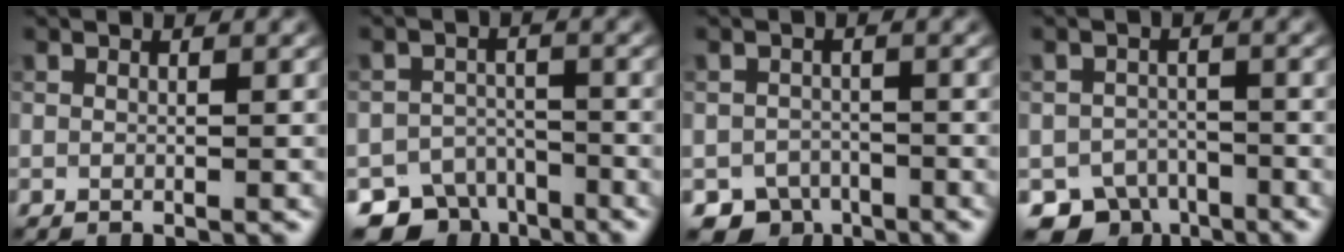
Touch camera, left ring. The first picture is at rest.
{"total": 6.4, "force": [-5.1, 3.7, 1.0], "torque": [0.009, -0.012, -0.069]}
{"total": 3.1, "force": [-2.3, 2.1, 0.5], "torque": [0.005, -0.004, -0.044]}
{"total": 4.5, "force": [-3.4, 2.8, 1.0], "torque": [-0.003, -0.009, -0.056]}